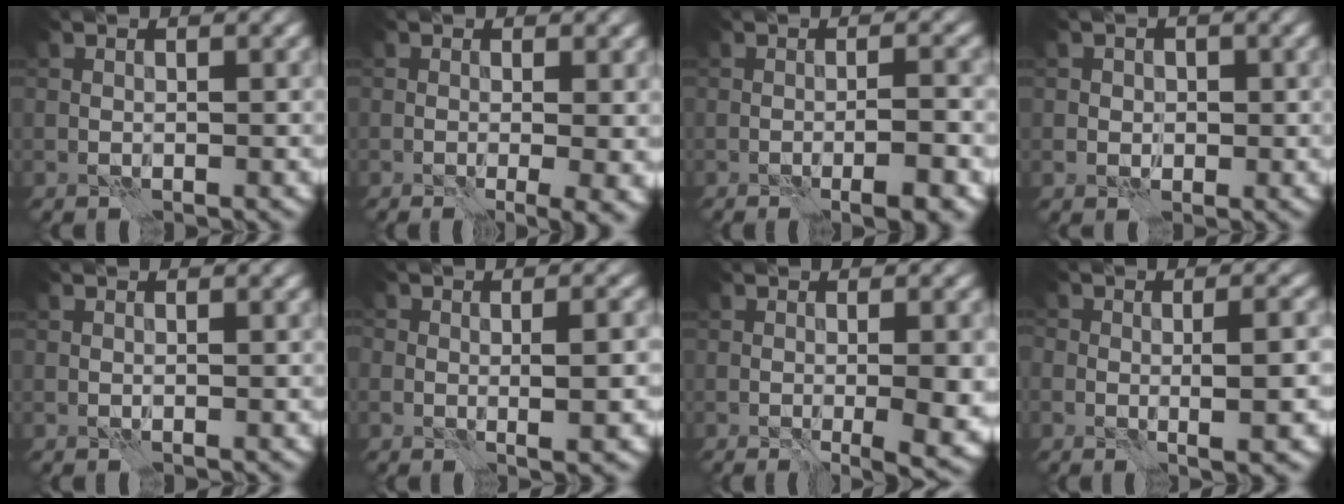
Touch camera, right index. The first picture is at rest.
{"total": 3.3, "force": [0.1, 1.1, 3.1], "torque": [-0.028, -0.006, 0.005]}
{"total": 3.7, "force": [-1.2, 0.7, 3.5], "torque": [-0.040, 0.000, -0.015]}
{"total": 1.5, "force": [0.0, 1.4, 0.5], "torque": [-0.003, -0.001, -0.001]}
{"total": 0.0}
{"total": 2.4, "force": [-0.2, 0.9, 2.3], "torque": [-0.030, 0.000, -0.005]}
{"total": 5.0, "force": [-0.6, 1.1, 4.9], "torque": [-0.056, -0.005, -0.005]}
{"total": 3.3, "force": [-0.4, 1.0, 3.1], "torque": [-0.038, 0.002, -0.010]}